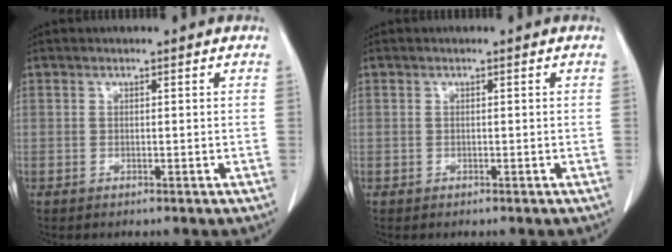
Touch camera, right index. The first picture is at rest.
{"total": 0.0}